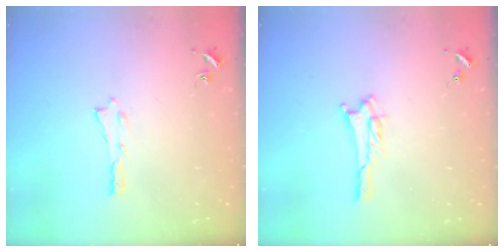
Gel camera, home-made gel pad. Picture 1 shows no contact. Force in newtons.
{"total": 2.8, "press": 2.8, "slide": 0.3}